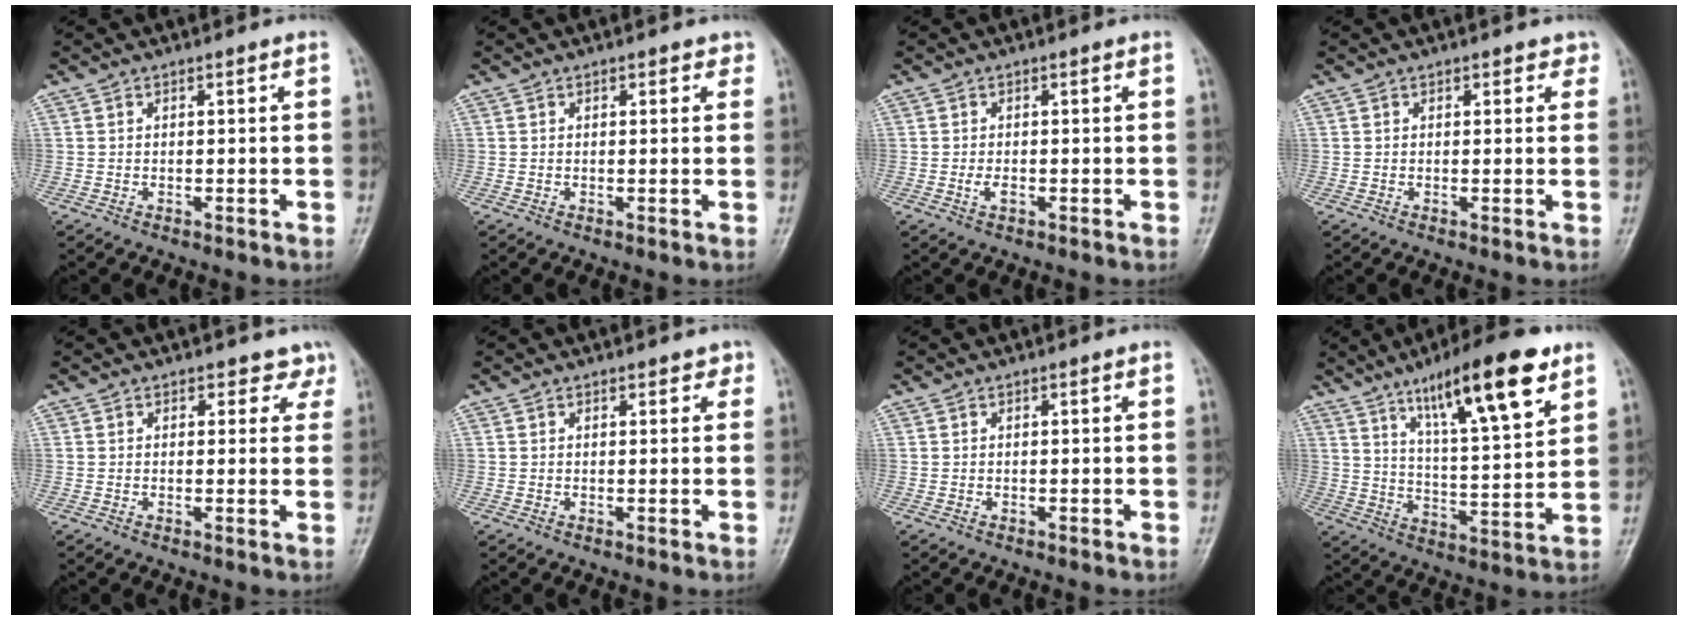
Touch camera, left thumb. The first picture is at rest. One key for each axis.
{"total": 1.5, "fx": 1.0, "fy": 1.0, "fz": 0.5, "tx": 0.012, "ty": -0.003, "tz": 0.006}
{"total": 1.6, "fx": -0.2, "fy": 0.8, "fz": 1.3, "tx": -0.023, "ty": -0.002, "tz": -0.004}
{"total": 1.8, "fx": 1.2, "fy": 1.2, "fz": 0.6, "tx": 0.017, "ty": -0.004, "tz": 0.008}
{"total": 3.0, "fx": 2.3, "fy": 2.0, "fz": 0.1, "tx": 0.029, "ty": -0.013, "tz": 0.009}
{"total": 1.7, "fx": 1.2, "fy": 1.0, "fz": 0.6, "tx": 0.012, "ty": -0.004, "tz": 0.008}
{"total": 0.0}
{"total": 18.6, "fx": 10.8, "fy": 4.2, "fz": 14.6, "tx": -0.212, "ty": -0.046, "tz": 0.178}